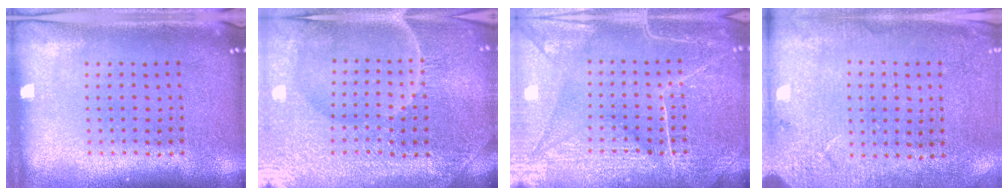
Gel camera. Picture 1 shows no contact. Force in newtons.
{"total": 5.6, "press": 5.2, "slide": 2.1}
{"total": 6.2, "press": 6.2, "slide": 0.7}
{"total": 2.6, "press": 2.5, "slide": 0.7}